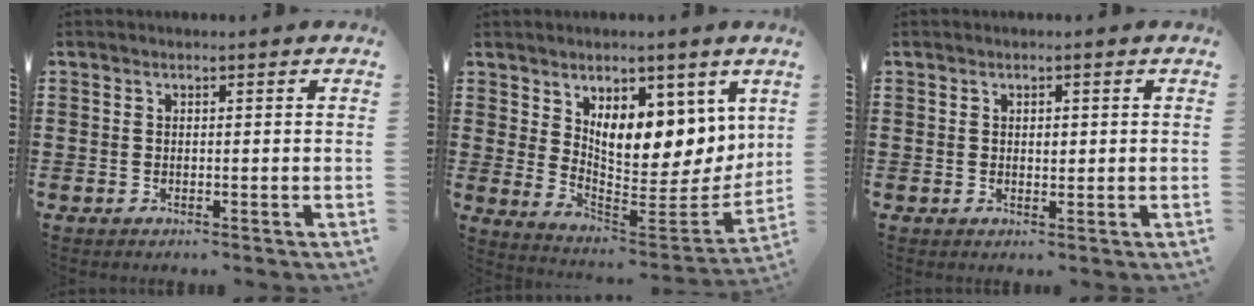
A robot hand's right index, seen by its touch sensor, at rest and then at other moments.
{"total": 8.3, "force": [5.4, 4.2, 4.8], "torque": [-0.072, -0.056, 0.093]}
{"total": 1.0, "force": [0.2, 0.5, 0.9], "torque": [-0.017, 0.005, 0.003]}